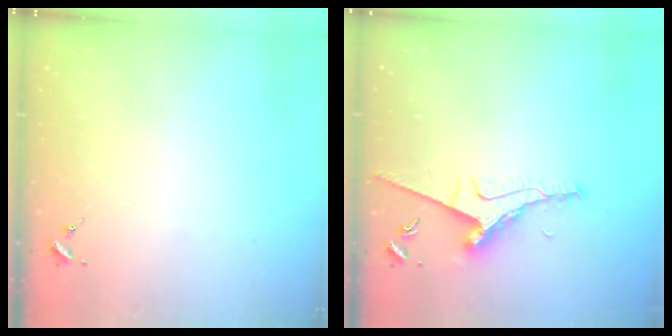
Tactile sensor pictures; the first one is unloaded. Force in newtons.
{"total": 9.5, "press": 9.4, "slide": 1.3}